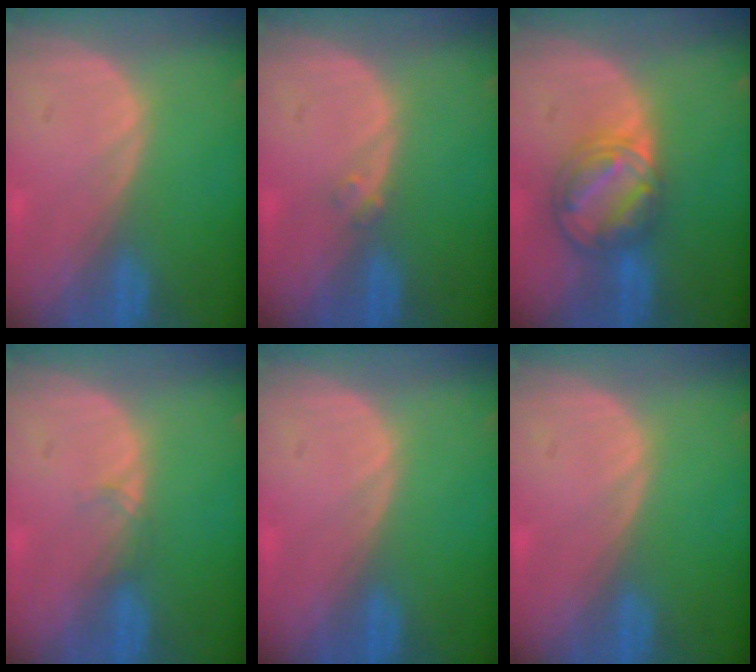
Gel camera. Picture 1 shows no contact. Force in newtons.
{"total": 1.2, "press": 1.1, "slide": 0.6}
{"total": 8.1, "press": 7.0, "slide": 4.1}
{"total": 0.9, "press": 0.8, "slide": 0.2}
{"total": 0.0}
{"total": 0.0}